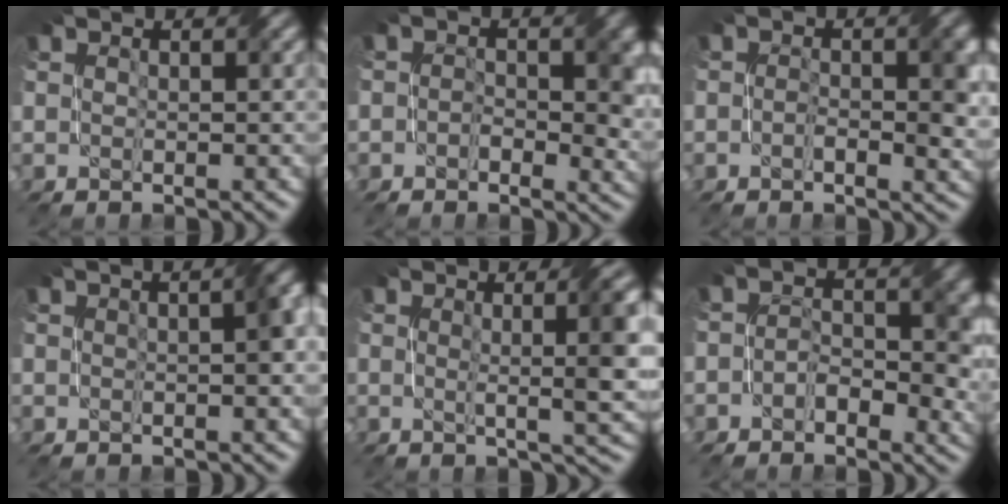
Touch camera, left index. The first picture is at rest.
{"total": 4.7, "force": [0.0, 2.9, 3.7], "torque": [-0.037, -0.001, -0.010]}
{"total": 3.8, "force": [-0.4, 1.6, 3.4], "torque": [-0.051, -0.003, -0.008]}
{"total": 3.1, "force": [0.4, 0.8, 3.0], "torque": [-0.037, 0.014, 0.005]}
{"total": 7.3, "force": [1.1, 2.1, 6.9], "torque": [-0.062, 0.005, 0.018]}
{"total": 4.4, "force": [-0.8, 2.8, 3.3], "torque": [-0.040, -0.004, -0.020]}